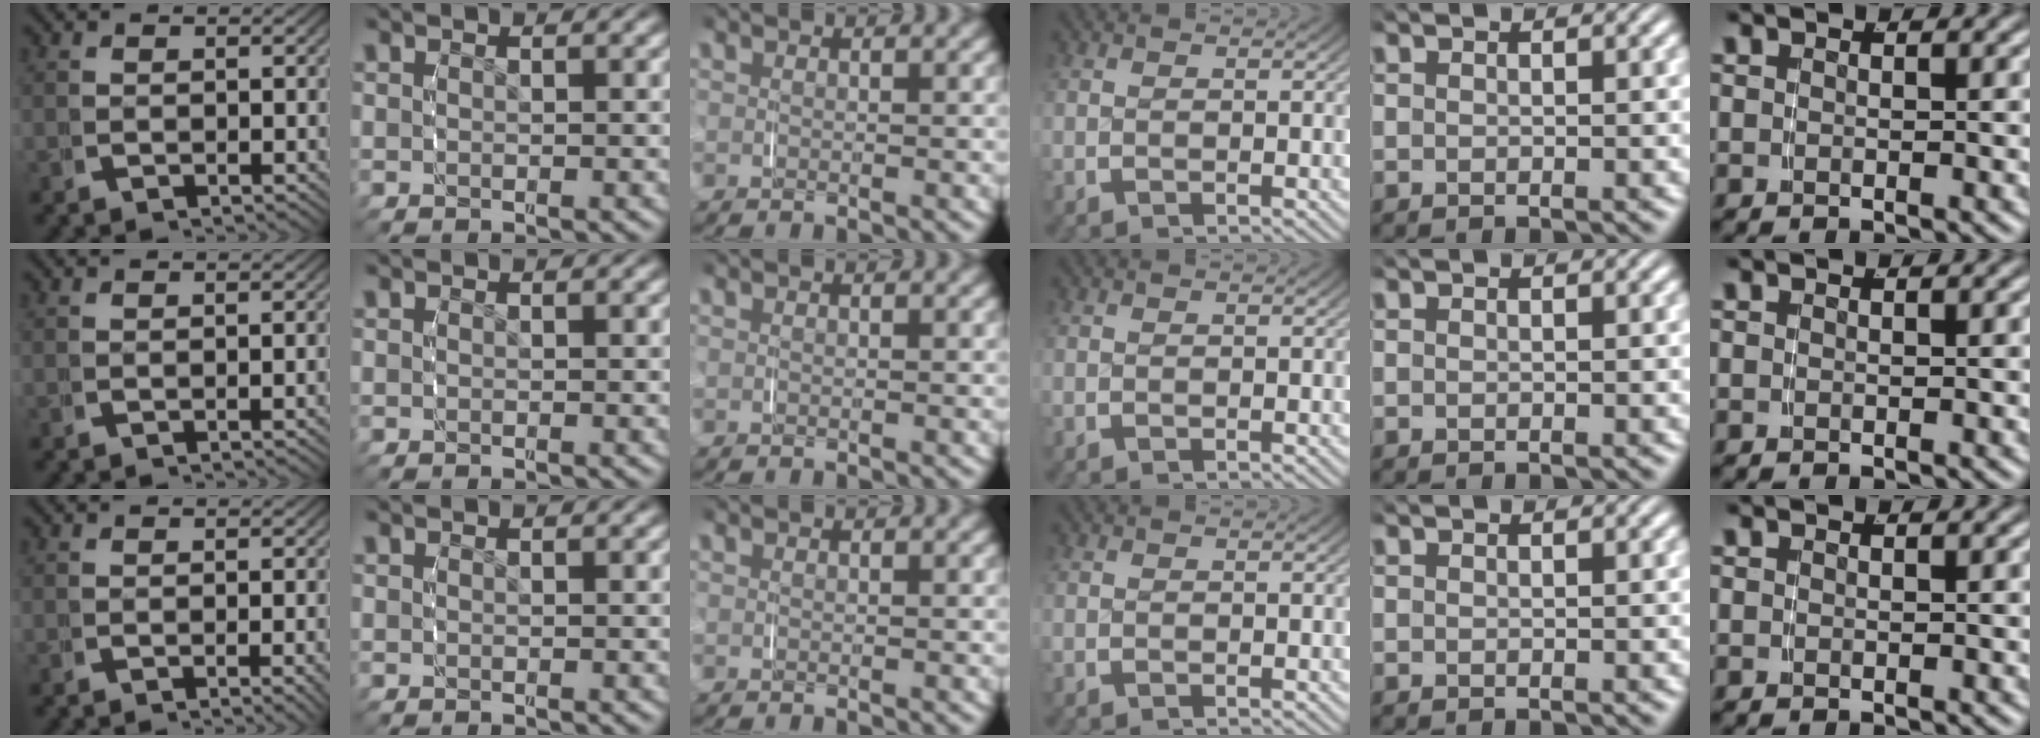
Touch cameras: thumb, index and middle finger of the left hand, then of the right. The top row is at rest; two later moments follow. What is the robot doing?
{"motion": "grasp_and_lifting", "object": "measuring cup"}